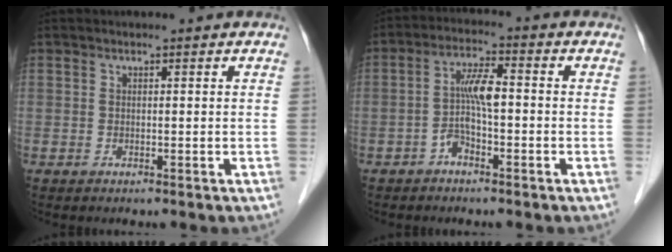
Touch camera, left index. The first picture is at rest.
{"total": 4.9, "force": [-1.2, 1.4, 4.6], "torque": [-0.094, 0.017, -0.024]}